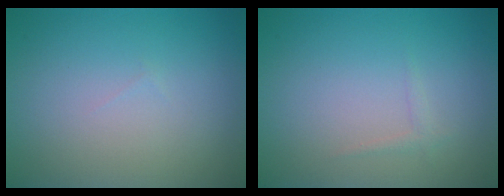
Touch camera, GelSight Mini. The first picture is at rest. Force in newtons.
{"total": 0.7, "press": 0.7, "slide": 0.0}